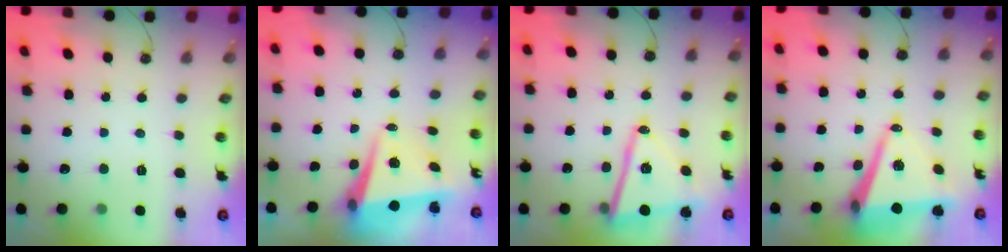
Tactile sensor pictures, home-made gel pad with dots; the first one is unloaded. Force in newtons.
{"total": 6.9, "press": 6.8, "slide": 1.1}
{"total": 14.4, "press": 14.3, "slide": 1.4}
{"total": 12.1, "press": 11.4, "slide": 4.1}